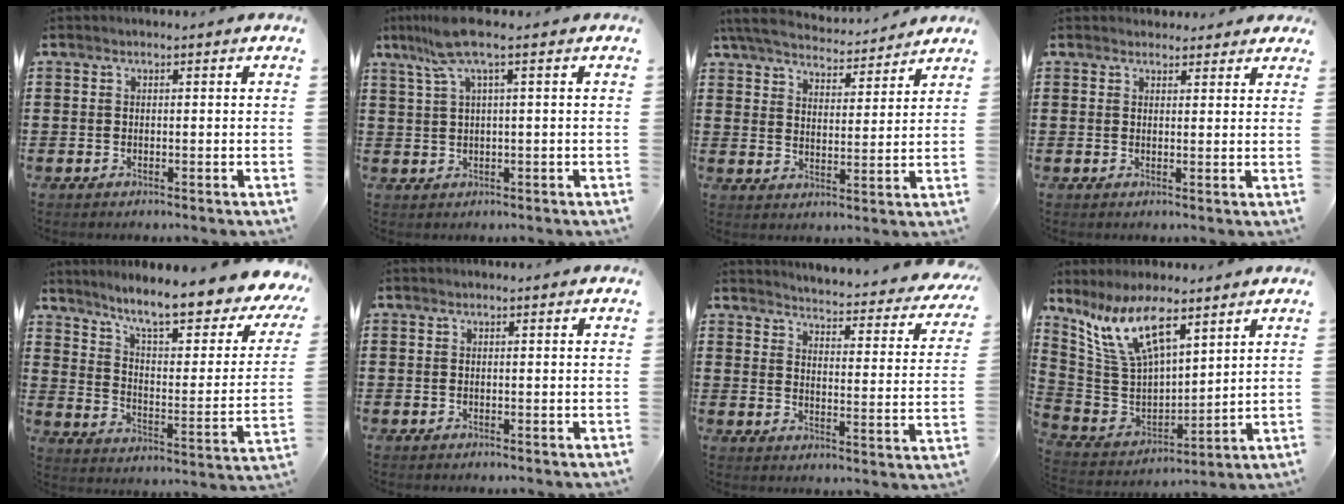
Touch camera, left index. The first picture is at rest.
{"total": 5.9, "force": [2.4, 0.5, 5.3], "torque": [-0.122, -0.003, 0.039]}
{"total": 5.8, "force": [5.6, 0.5, 1.3], "torque": [-0.052, -0.032, 0.098]}
{"total": 2.2, "force": [2.1, 0.7, 0.2], "torque": [-0.001, -0.001, 0.039]}
{"total": 10.1, "force": [8.0, 0.7, 6.1], "torque": [-0.125, -0.061, 0.128]}
{"total": 0.0}
{"total": 3.7, "force": [3.6, -0.5, 0.8], "torque": [-0.029, -0.043, 0.052]}
{"total": 12.5, "force": [7.9, 4.6, 8.6], "torque": [-0.200, -0.024, 0.145]}